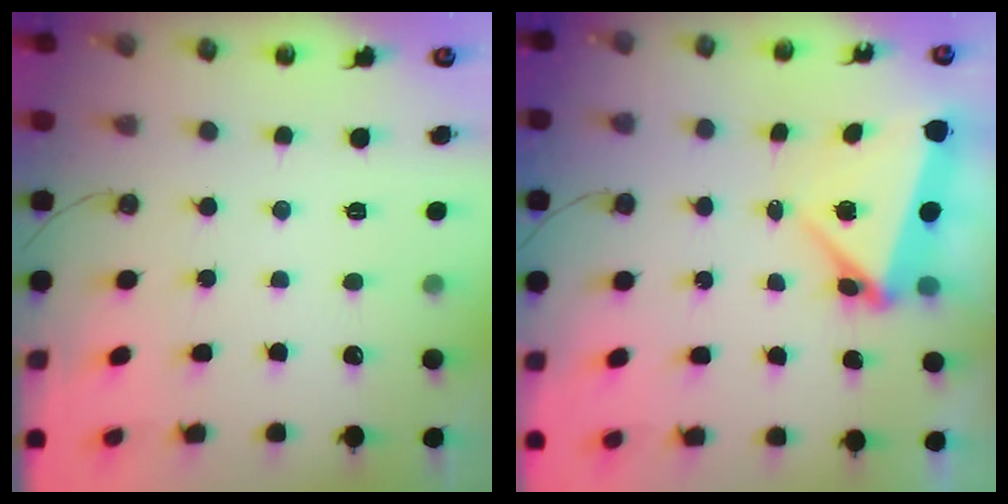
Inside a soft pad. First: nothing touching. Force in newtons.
{"total": 6.5, "press": 5.0, "slide": 4.2}